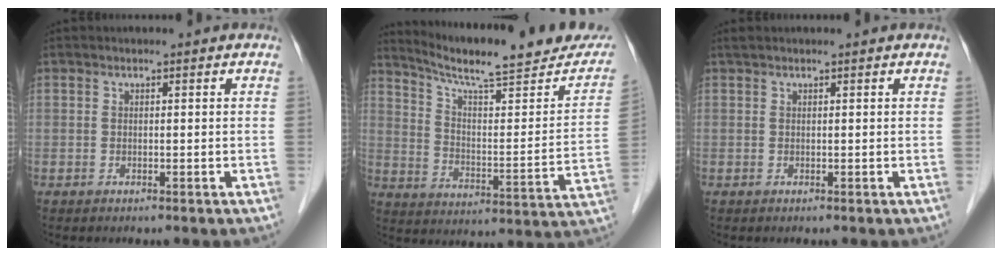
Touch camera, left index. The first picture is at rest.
{"total": 22.3, "force": [19.7, 2.5, 10.1], "torque": [-0.149, -0.034, 0.272]}
{"total": 1.4, "force": [1.2, 0.0, 0.6], "torque": [-0.011, 0.024, 0.026]}